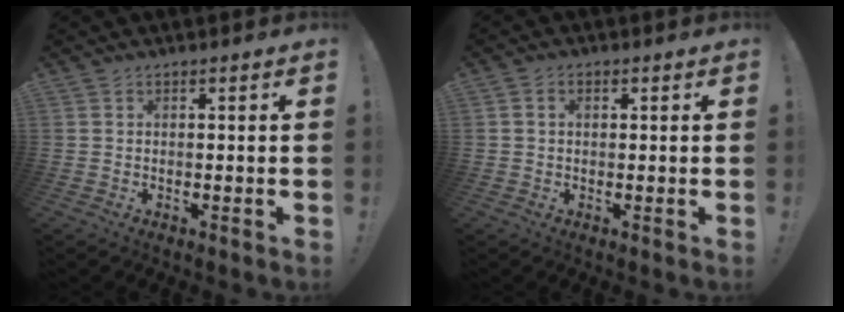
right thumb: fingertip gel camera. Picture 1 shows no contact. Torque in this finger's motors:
{"motor_torque": [0.13, -0.21, 0.05, -0.06, -0.02]}